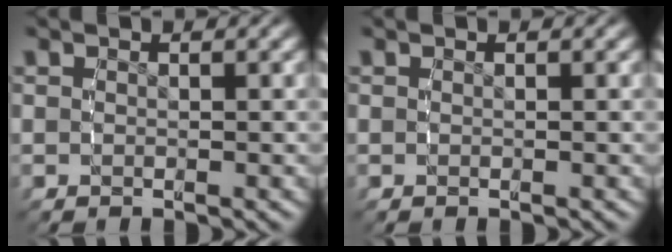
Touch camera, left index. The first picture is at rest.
{"total": 0.0}